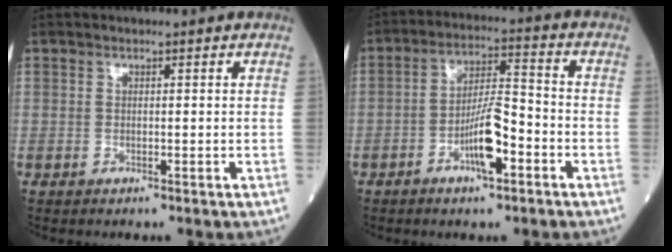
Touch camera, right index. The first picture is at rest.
{"total": 9.0, "force": [-3.9, 1.6, 7.9], "torque": [-0.151, 0.010, -0.070]}